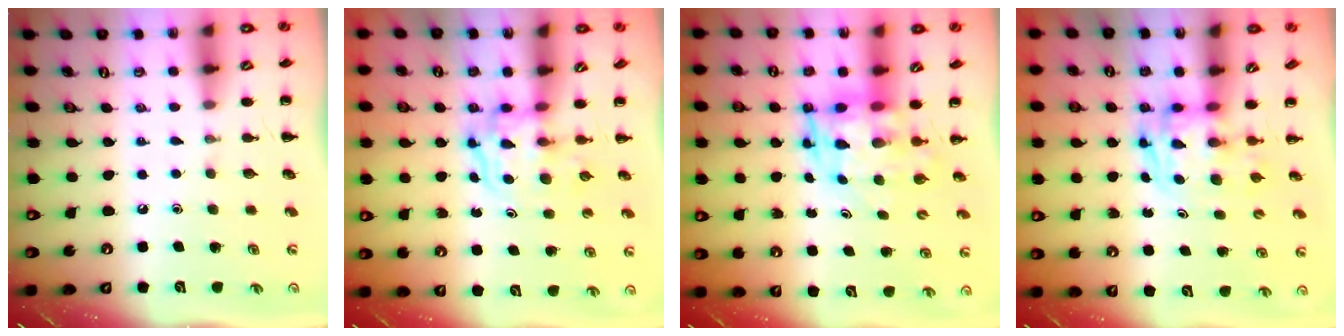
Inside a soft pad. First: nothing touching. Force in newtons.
{"total": 3.4, "press": 3.4, "slide": 0.4}
{"total": 5.4, "press": 5.1, "slide": 1.9}
{"total": 2.9, "press": 2.9, "slide": 0.5}